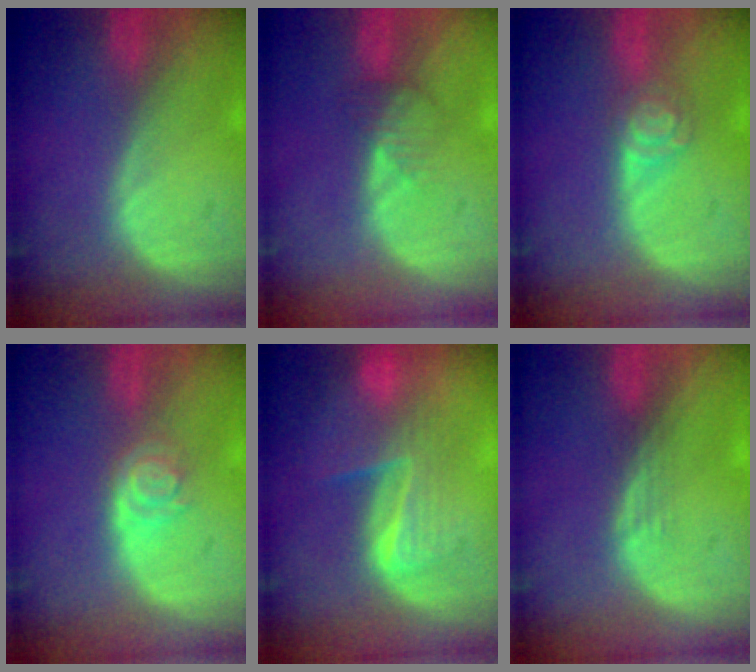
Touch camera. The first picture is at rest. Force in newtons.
{"total": 2.4, "press": 2.4, "slide": 0.1}
{"total": 4.3, "press": 3.9, "slide": 1.7}
{"total": 4.1, "press": 3.6, "slide": 1.9}
{"total": 6.2, "press": 6.1, "slide": 1.5}
{"total": 1.5, "press": 1.2, "slide": 0.9}